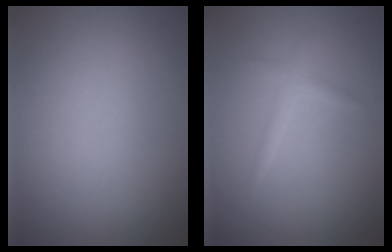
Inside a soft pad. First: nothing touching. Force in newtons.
{"total": 1.1, "press": 1.1, "slide": 0.0}